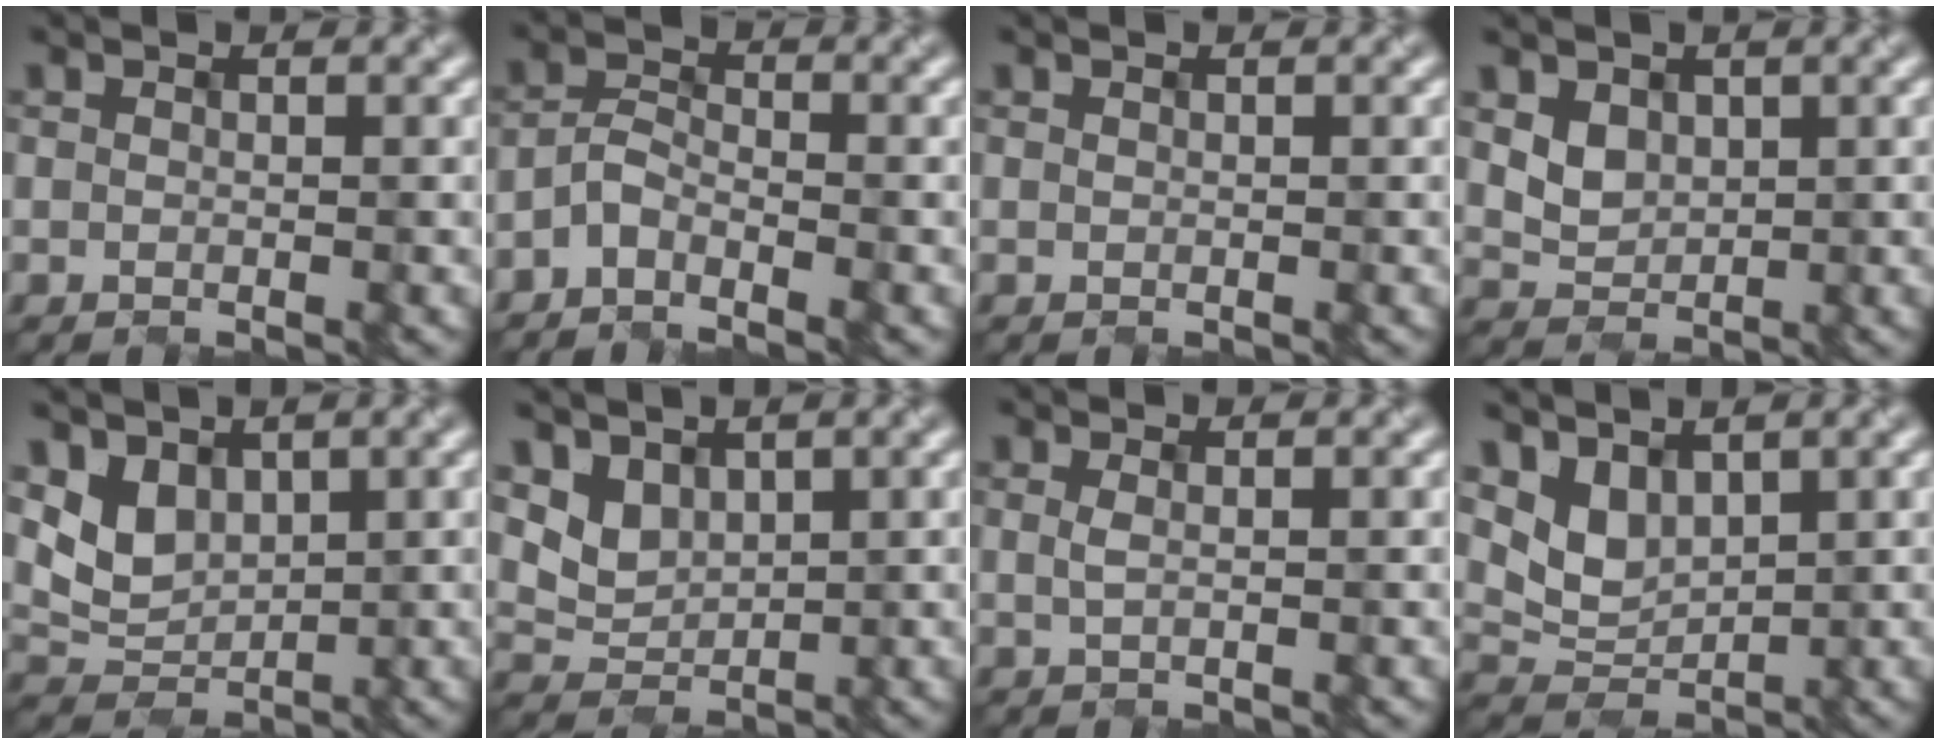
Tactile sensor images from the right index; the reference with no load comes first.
{"total": 2.3, "force": [-1.8, 0.9, 1.2], "torque": [-0.021, 0.009, -0.044]}
{"total": 0.0}
{"total": 2.4, "force": [0.8, 2.0, 1.0], "torque": [-0.028, -0.005, 0.017]}
{"total": 3.5, "force": [1.6, 2.5, 1.8], "torque": [-0.040, -0.008, 0.032]}
{"total": 2.8, "force": [1.8, 1.9, 1.1], "torque": [-0.030, -0.003, 0.036]}
{"total": 0.9, "force": [0.2, 0.3, 0.8], "torque": [-0.010, -0.001, 0.003]}
{"total": 3.4, "force": [2.1, 2.0, 1.8], "torque": [-0.044, -0.007, 0.042]}